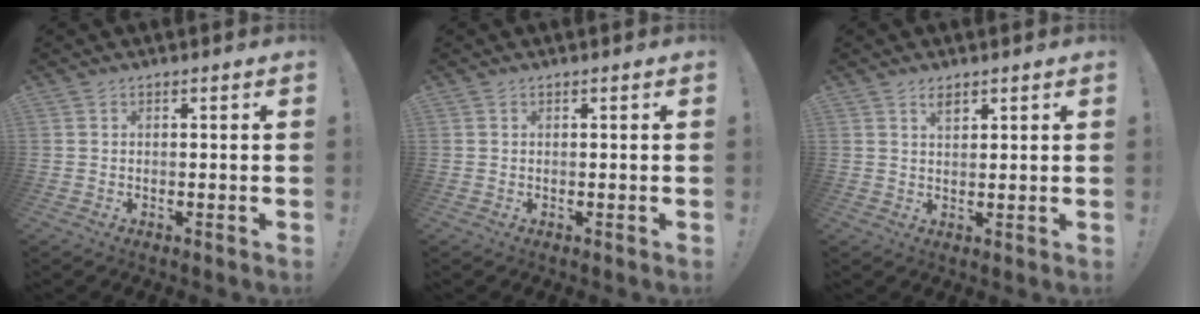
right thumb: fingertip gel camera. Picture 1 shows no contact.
{"total": 0.0}
{"total": 2.5, "force": [2.0, 1.0, 1.2], "torque": [-0.003, -0.012, 0.031]}